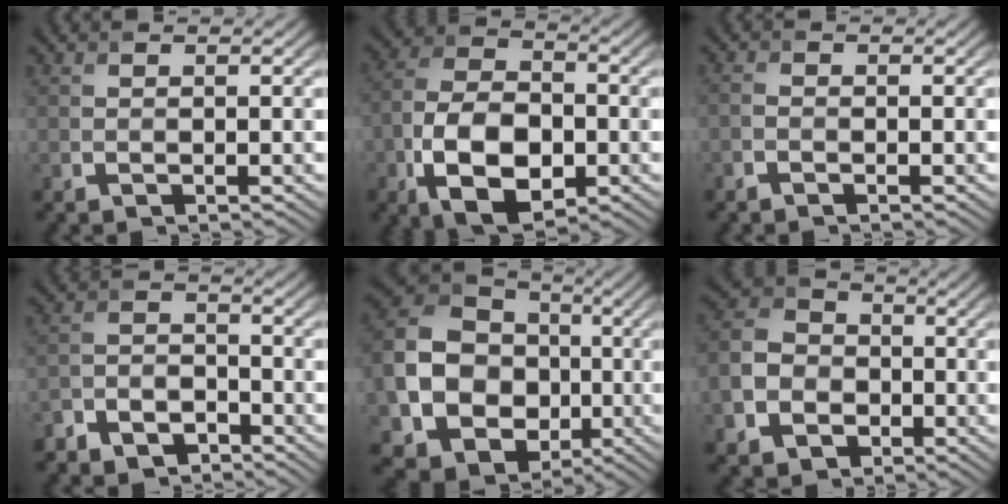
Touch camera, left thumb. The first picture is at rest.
{"total": 11.5, "force": [-4.1, 6.7, 8.4], "torque": [-0.192, -0.013, -0.083]}
{"total": 1.3, "force": [-0.9, 0.7, 0.7], "torque": [-0.018, 0.002, -0.020]}
{"total": 4.7, "force": [-4.0, 2.2, 1.2], "torque": [-0.028, 0.001, -0.085]}
{"total": 17.2, "force": [-3.3, 14.4, 8.7], "torque": [-0.228, -0.023, -0.074]}
{"total": 8.4, "force": [-3.2, 6.8, 3.8], "torque": [-0.106, -0.023, -0.075]}